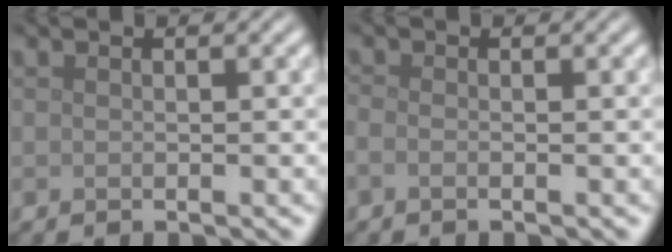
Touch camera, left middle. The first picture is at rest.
{"total": 0.8, "force": [-0.5, 0.4, 0.6], "torque": [-0.014, -0.006, -0.010]}